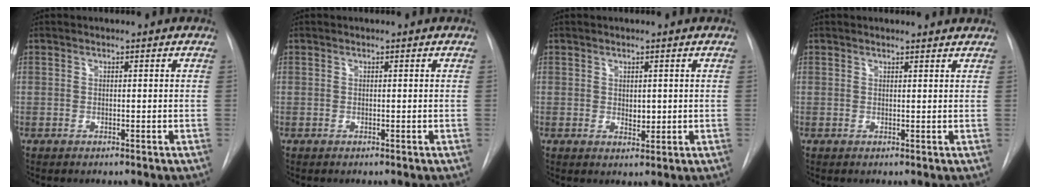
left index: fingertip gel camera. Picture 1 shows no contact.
{"total": 0.0}
{"total": 1.6, "force": [0.0, 1.0, 1.2], "torque": [-0.017, -0.010, 0.004]}
{"total": 3.2, "force": [3.1, 0.4, 0.4], "torque": [-0.010, 0.000, 0.027]}